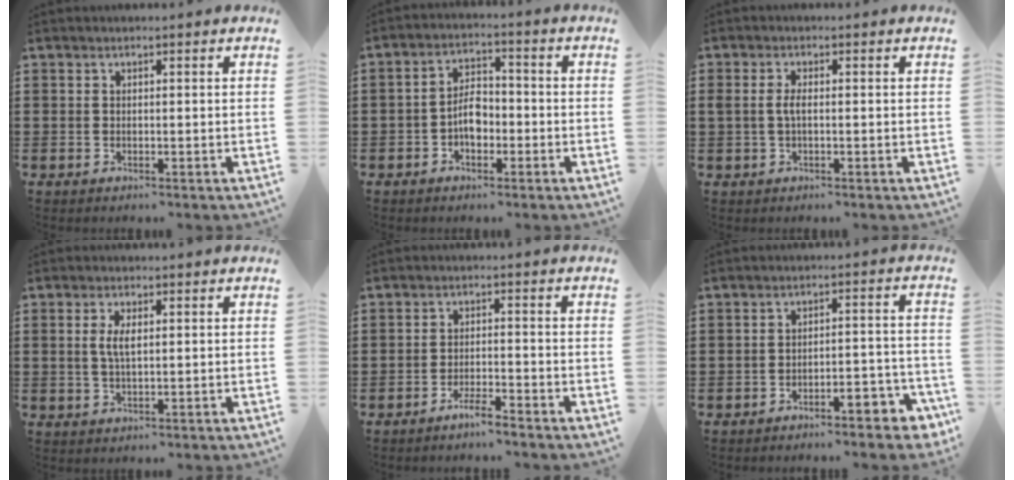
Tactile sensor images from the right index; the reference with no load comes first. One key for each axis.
{"total": 4.5, "fx": -1.4, "fy": 2.6, "fz": 3.4, "tx": -0.071, "ty": 0.005, "tz": -0.027}
{"total": 2.3, "fx": -0.1, "fy": 0.9, "fz": 2.2, "tx": -0.056, "ty": -0.005, "tz": -0.007}
{"total": 3.3, "fx": 0.7, "fy": 1.1, "fz": 3.0, "tx": -0.062, "ty": 0.006, "tz": 0.010}
{"total": 2.8, "fx": -2.5, "fy": 0.0, "fz": 1.2, "tx": -0.021, "ty": 0.005, "tz": -0.047}
{"total": 4.3, "fx": -3.7, "fy": 0.8, "fz": 2.0, "tx": -0.036, "ty": 0.003, "tz": -0.072}